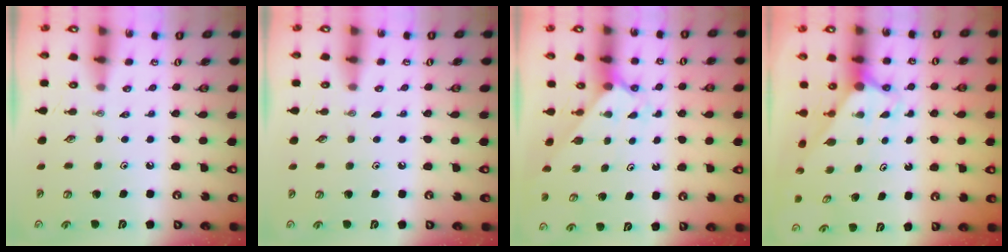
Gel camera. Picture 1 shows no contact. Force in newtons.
{"total": 2.8, "press": 2.8, "slide": 0.3}
{"total": 2.0, "press": 2.0, "slide": 0.2}
{"total": 2.7, "press": 2.7, "slide": 0.0}